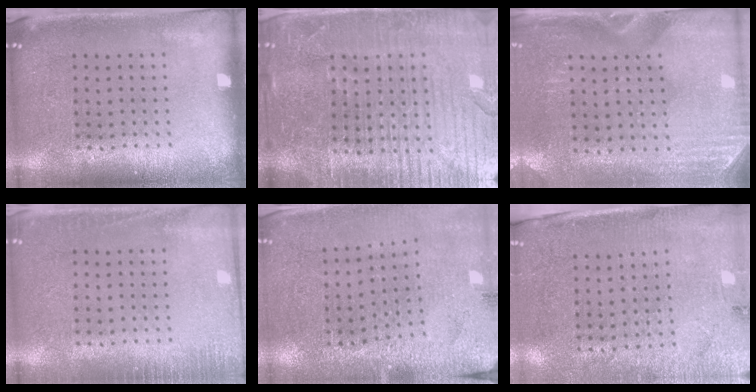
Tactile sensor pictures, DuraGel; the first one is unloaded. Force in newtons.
{"total": 5.3, "press": 4.8, "slide": 2.3}
{"total": 3.0, "press": 2.6, "slide": 1.4}
{"total": 1.6, "press": 1.6, "slide": 0.4}
{"total": 2.8, "press": 2.8, "slide": 0.1}
{"total": 2.8, "press": 2.6, "slide": 1.2}